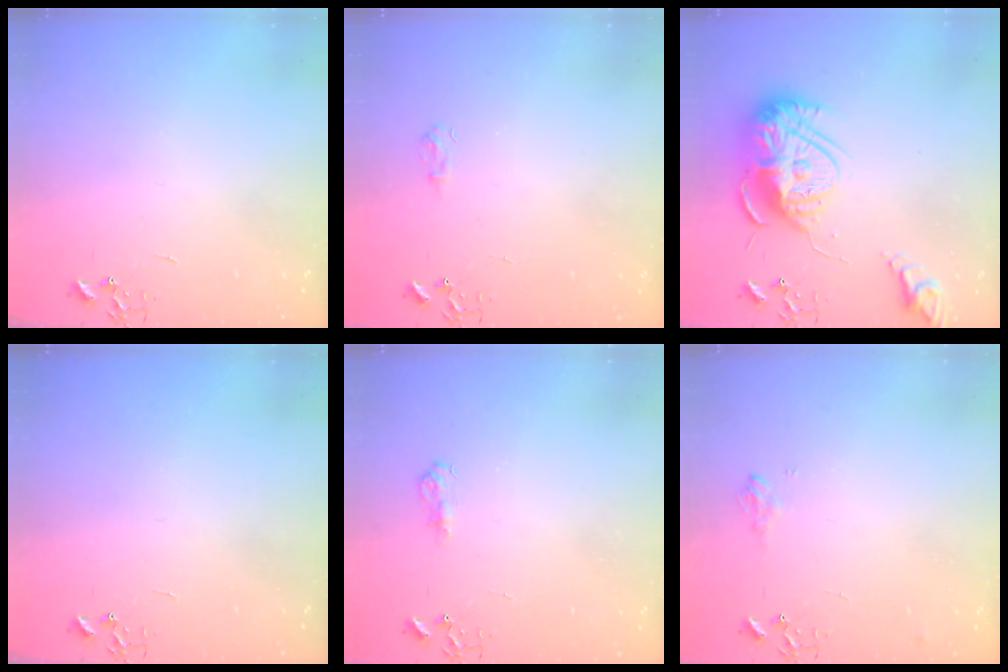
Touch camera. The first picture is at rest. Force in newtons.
{"total": 5.7, "press": 5.7, "slide": 0.6}
{"total": 17.0, "press": 16.9, "slide": 1.5}
{"total": 0.0}
{"total": 7.9, "press": 7.8, "slide": 0.8}
{"total": 7.7, "press": 7.7, "slide": 0.9}